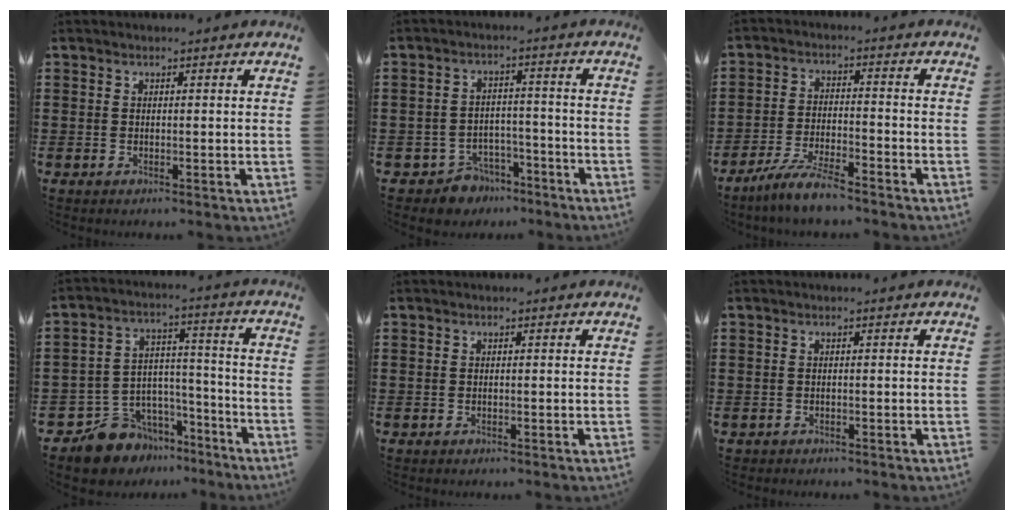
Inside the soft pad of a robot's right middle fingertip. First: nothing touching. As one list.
[{"total": 4.7, "force": [-4.3, 1.8, 0.2], "torque": [-0.021, 0.008, -0.089]}, {"total": 6.4, "force": [-5.5, 0.4, 3.2], "torque": [-0.078, -0.012, -0.107]}, {"total": 8.8, "force": [-7.7, 4.3, 0.0], "torque": [-0.031, 0.007, -0.150]}, {"total": 0.6, "force": [-0.6, 0.2, 0.0], "torque": [-0.001, 0.000, -0.012]}, {"total": 0.9, "force": [-0.8, 0.2, -0.1], "torque": [-0.002, 0.000, -0.018]}]